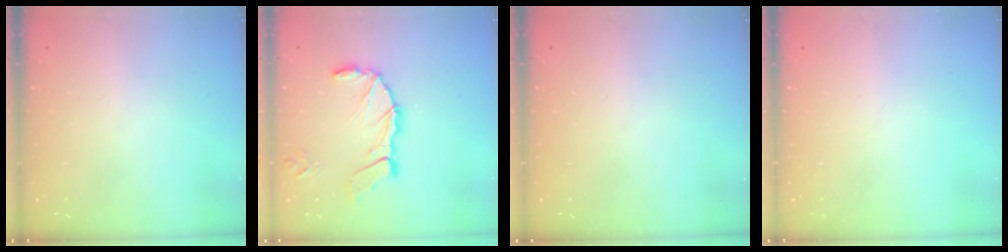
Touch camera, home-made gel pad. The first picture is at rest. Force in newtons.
{"total": 13.2, "press": 13.0, "slide": 2.3}
{"total": 0.0}
{"total": 0.0}